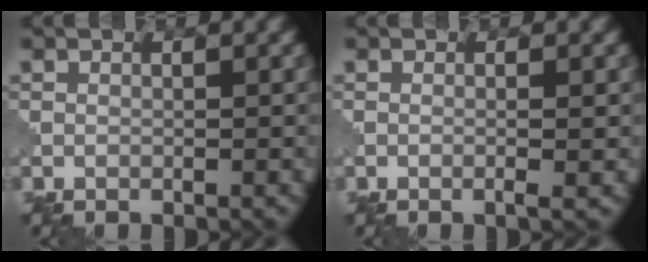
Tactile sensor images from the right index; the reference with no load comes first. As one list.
[{"total": 1.4, "force": [-0.2, 0.2, 1.3], "torque": [-0.021, 0.000, -0.007]}]